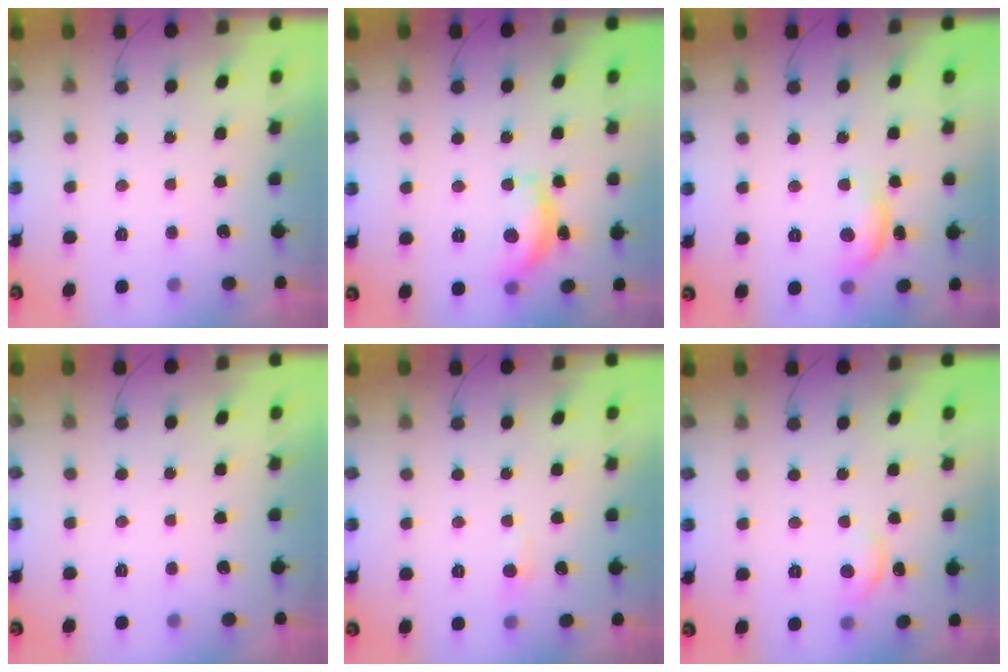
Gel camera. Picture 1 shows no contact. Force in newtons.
{"total": 12.0, "press": 12.0, "slide": 0.7}
{"total": 9.8, "press": 9.8, "slide": 0.5}
{"total": 0.0}
{"total": 4.1, "press": 4.1, "slide": 0.6}
{"total": 6.6, "press": 6.6, "slide": 0.6}